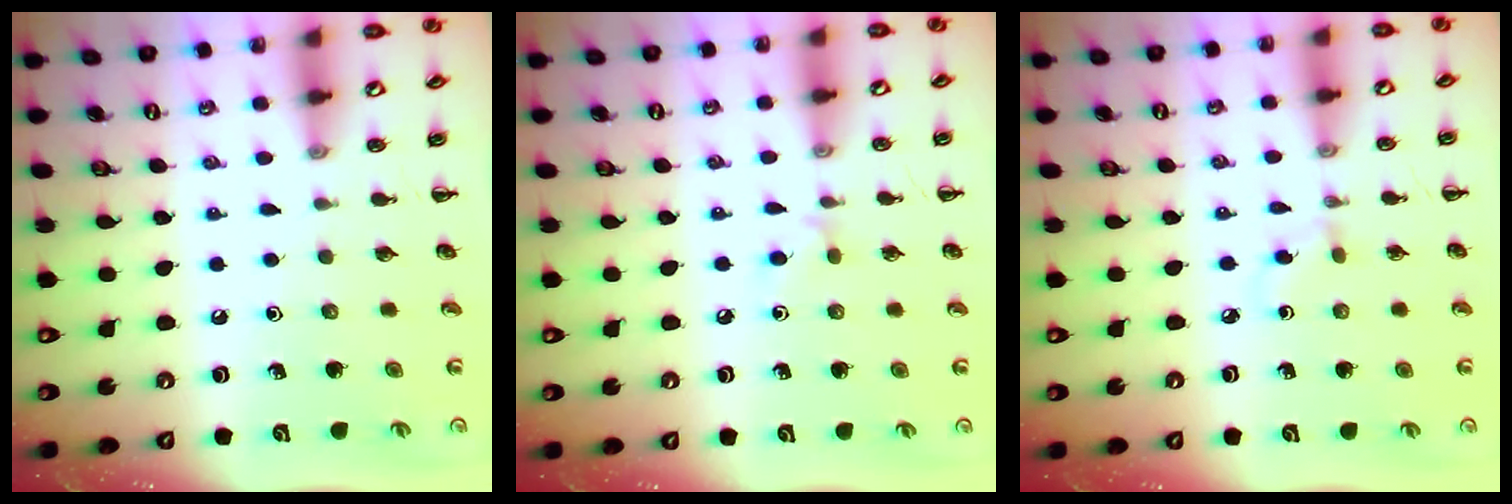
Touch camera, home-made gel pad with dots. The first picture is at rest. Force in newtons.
{"total": 4.5, "press": 4.2, "slide": 1.4}
{"total": 2.2, "press": 1.9, "slide": 1.1}